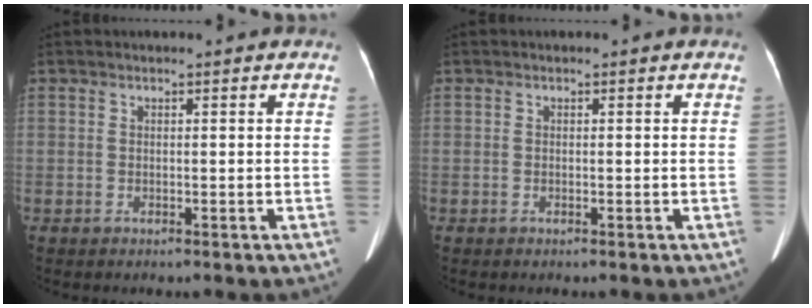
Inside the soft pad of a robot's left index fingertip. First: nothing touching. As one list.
[{"total": 0.0}]